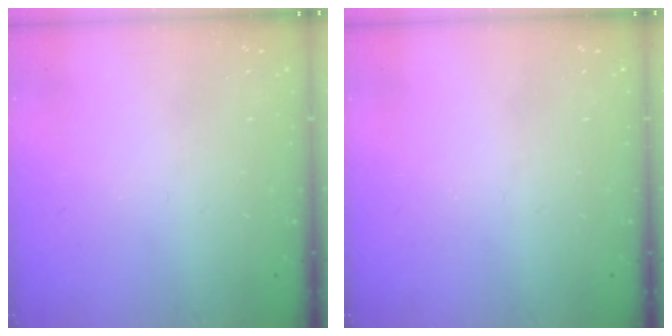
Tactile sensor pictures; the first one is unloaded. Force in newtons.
{"total": 0.0}